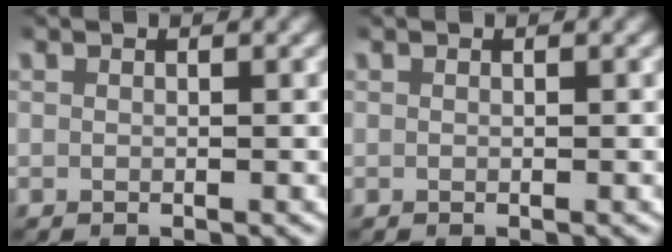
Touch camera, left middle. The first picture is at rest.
{"total": 0.0}